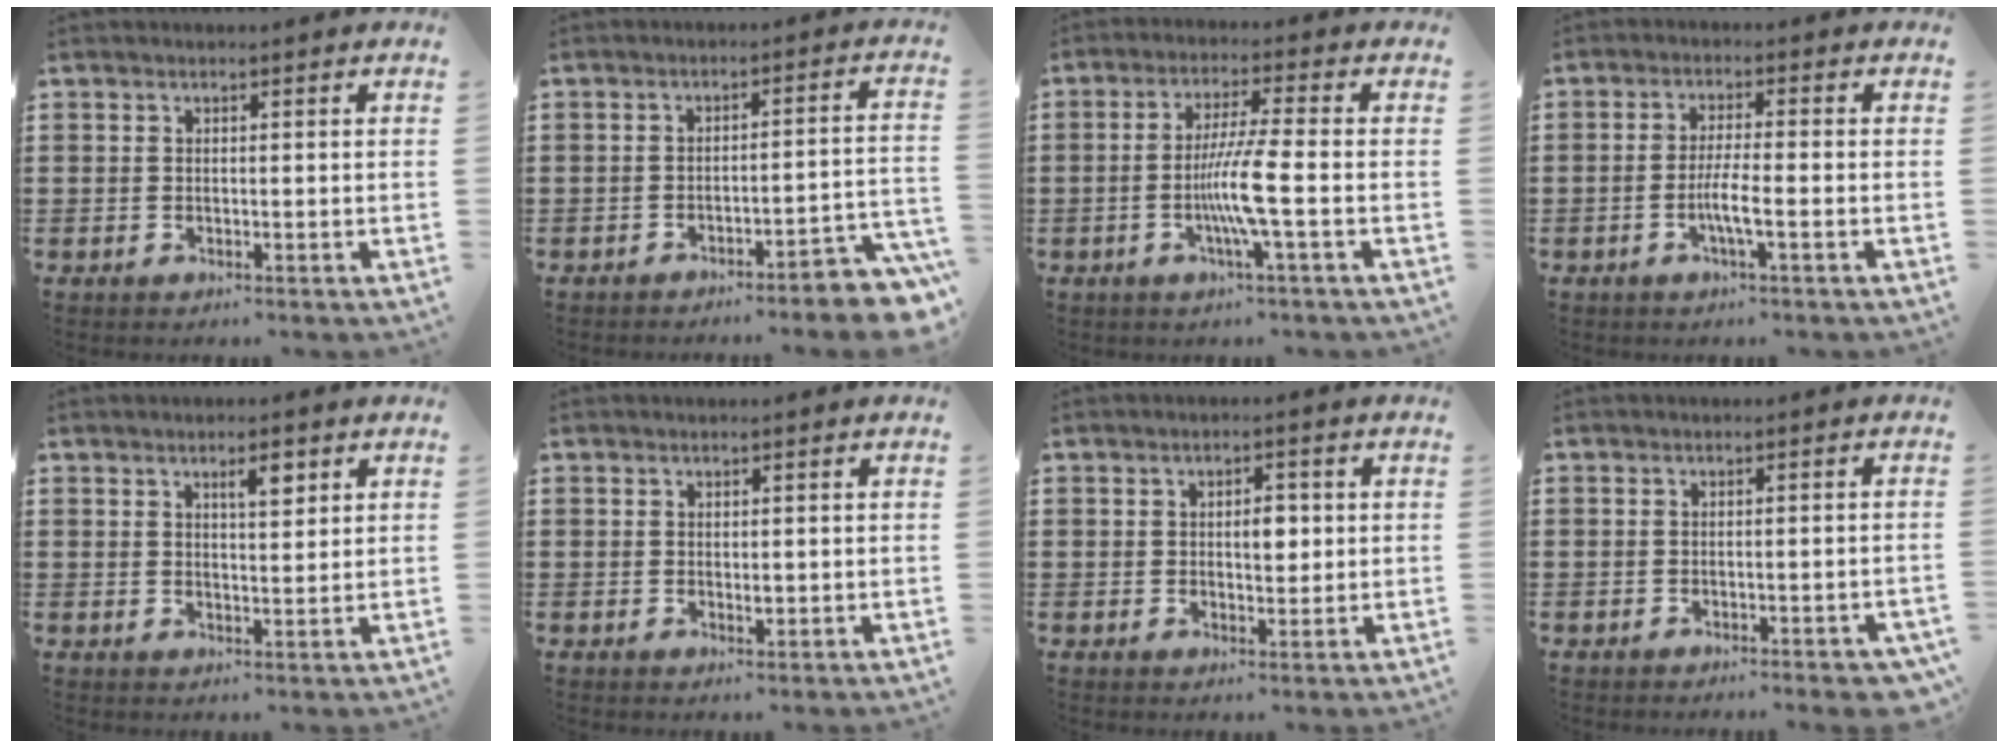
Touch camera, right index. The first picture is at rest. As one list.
[{"total": 4.2, "force": [-3.7, 0.0, 1.9], "torque": [-0.035, -0.013, -0.076]}, {"total": 7.3, "force": [-1.9, -0.4, 7.0], "torque": [-0.141, -0.020, -0.042]}, {"total": 4.2, "force": [-1.6, 0.2, 3.9], "torque": [-0.083, -0.009, -0.034]}, {"total": 3.3, "force": [1.8, 0.7, 2.6], "torque": [-0.039, -0.001, 0.026]}, {"total": 1.1, "force": [0.1, 0.6, 1.0], "torque": [-0.017, 0.002, 0.001]}, {"total": 3.5, "force": [0.4, 1.9, 2.9], "torque": [-0.043, 0.003, 0.001]}, {"total": 1.6, "force": [-1.3, 0.1, 0.9], "torque": [-0.016, 0.001, -0.024]}]